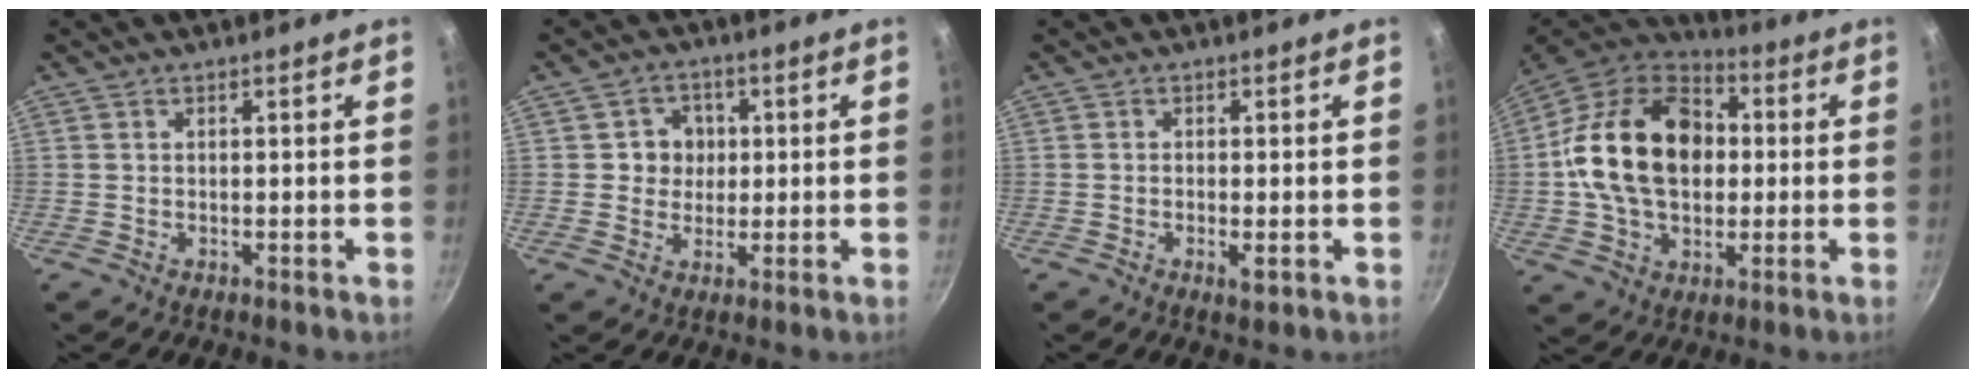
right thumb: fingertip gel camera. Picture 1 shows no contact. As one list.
[{"total": 4.8, "force": [0.6, 4.6, 1.3], "torque": [0.016, 0.002, 0.003]}, {"total": 1.6, "force": [-0.5, 0.5, 1.4], "torque": [-0.029, -0.004, -0.011]}, {"total": 22.0, "force": [1.4, 15.8, 15.2], "torque": [-0.236, 0.032, 0.012]}]